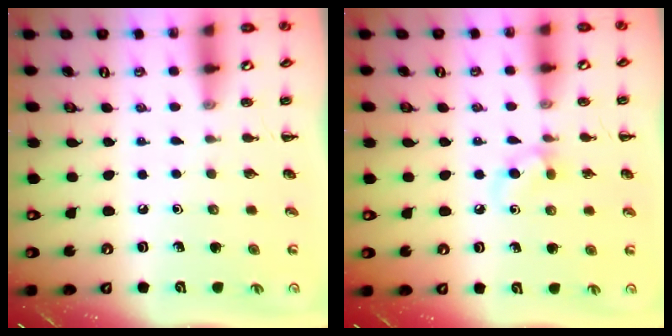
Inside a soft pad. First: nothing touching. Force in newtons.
{"total": 5.6, "press": 5.3, "slide": 1.6}